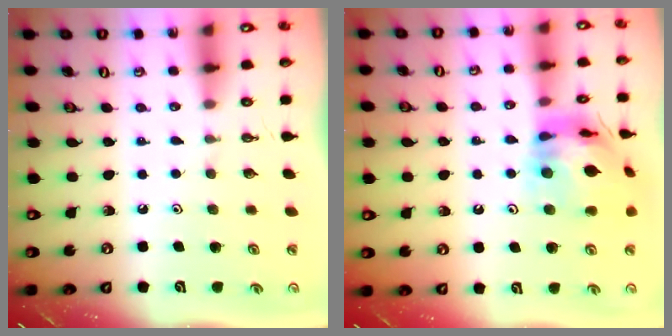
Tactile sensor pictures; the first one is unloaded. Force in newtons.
{"total": 15.5, "press": 15.4, "slide": 2.1}